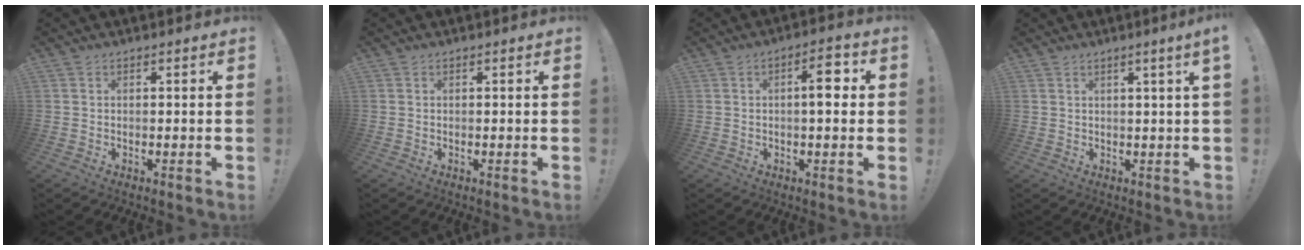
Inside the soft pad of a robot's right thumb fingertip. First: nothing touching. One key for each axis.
{"total": 0.0}
{"total": 7.0, "fx": 1.1, "fy": 2.3, "fz": 6.5, "tx": -0.082, "ty": 0.002, "tz": 0.006}
{"total": 3.1, "fx": 1.3, "fy": -0.7, "fz": 2.7, "tx": -0.036, "ty": -0.009, "tz": 0.016}